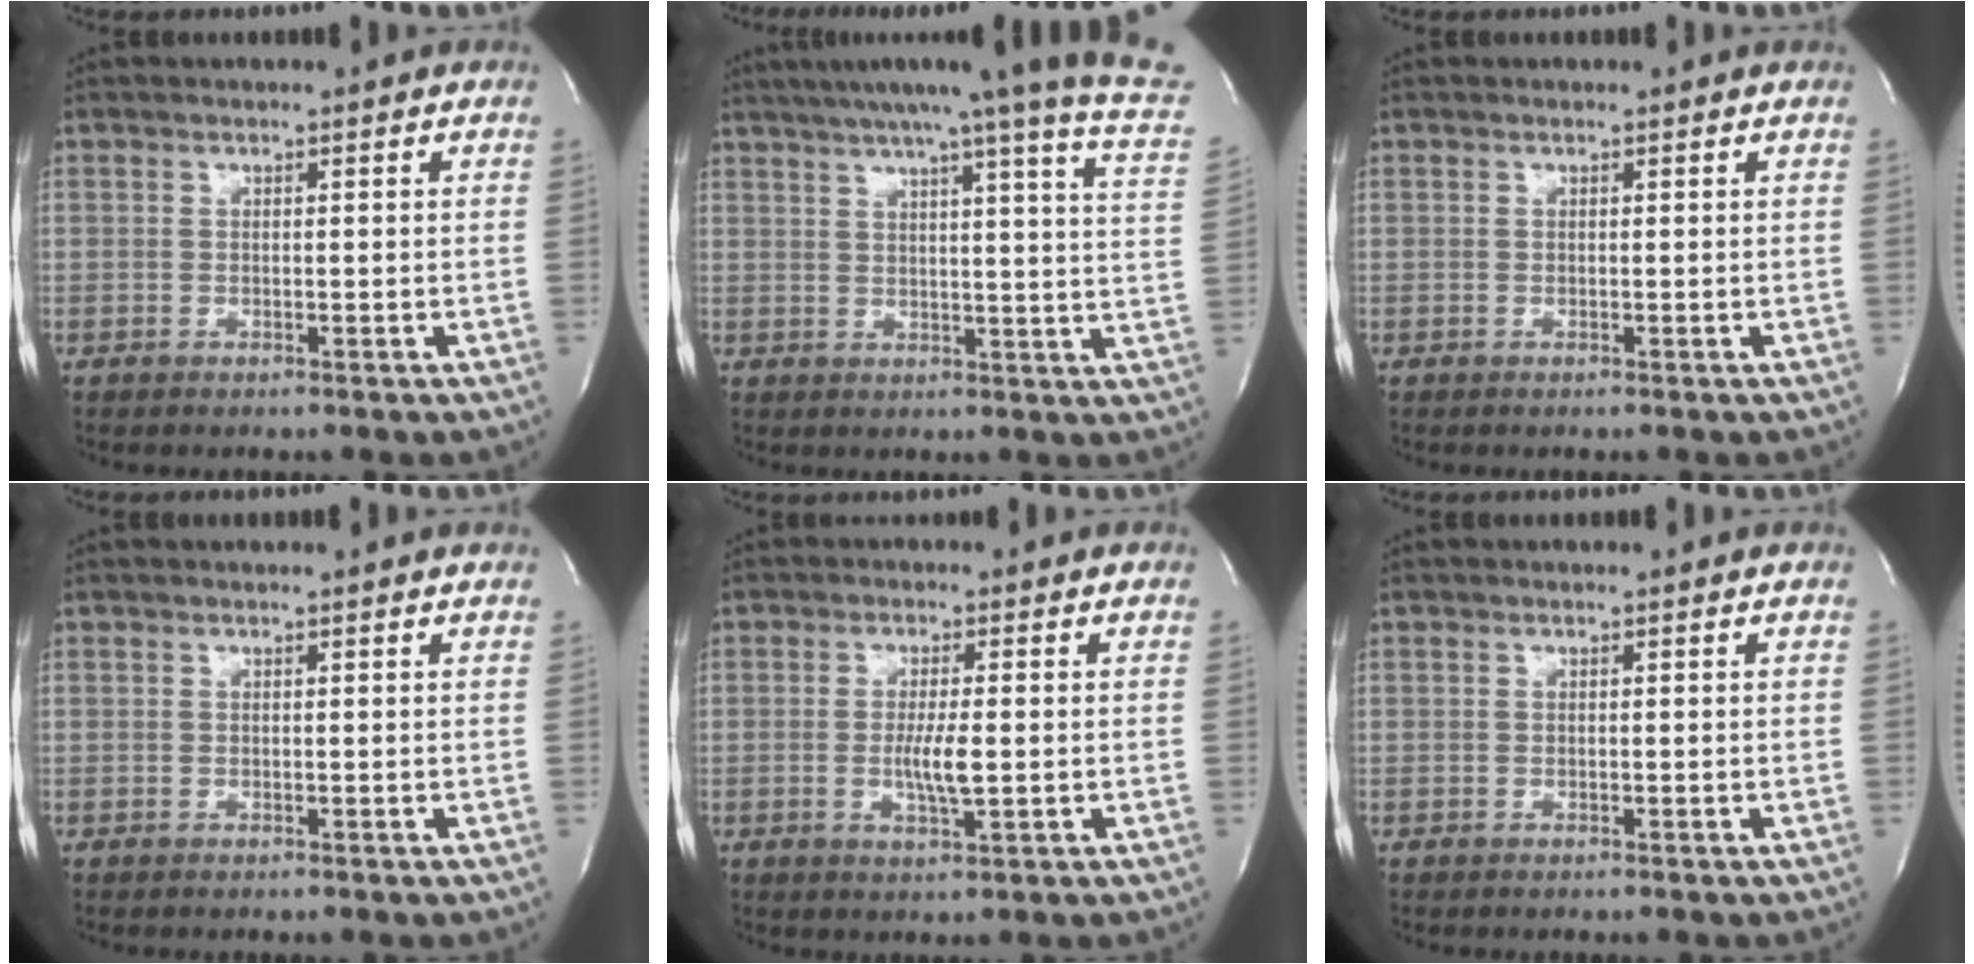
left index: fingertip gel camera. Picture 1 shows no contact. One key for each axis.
{"total": 23.6, "fx": 20.2, "fy": -1.2, "fz": 12.2, "tx": -0.181, "ty": -0.053, "tz": 0.239}
{"total": 0.0}
{"total": 0.0}
{"total": 4.6, "fx": -0.6, "fy": 0.6, "fz": 4.5, "tx": -0.087, "ty": -0.008, "tz": -0.009}
{"total": 0.0}